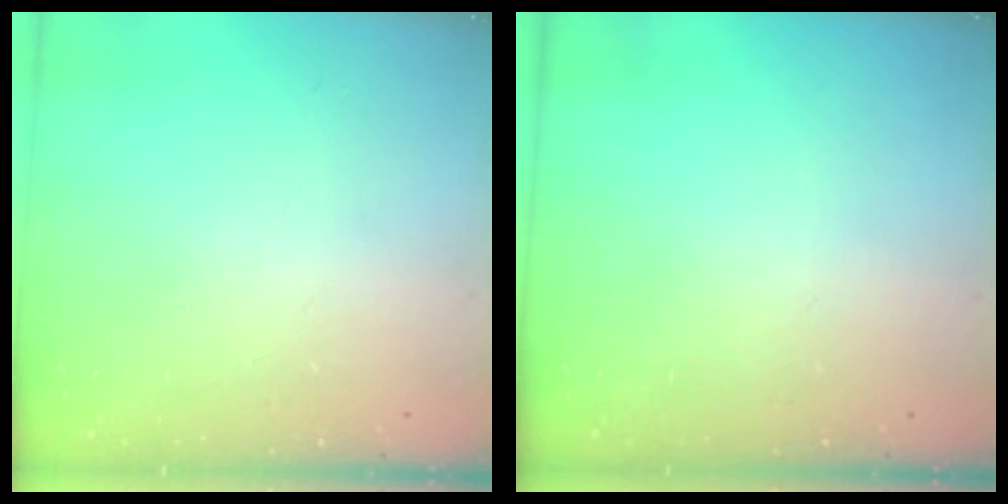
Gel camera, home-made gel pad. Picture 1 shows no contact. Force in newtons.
{"total": 0.0}